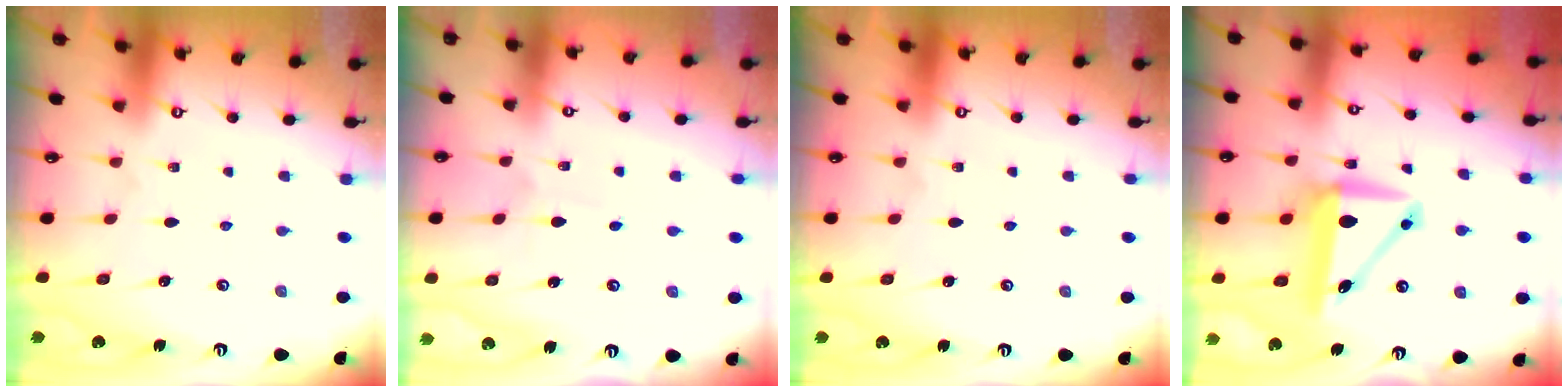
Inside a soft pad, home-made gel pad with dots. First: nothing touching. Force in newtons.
{"total": 3.8, "press": 3.8, "slide": 0.5}
{"total": 0.0}
{"total": 9.2, "press": 8.9, "slide": 2.3}